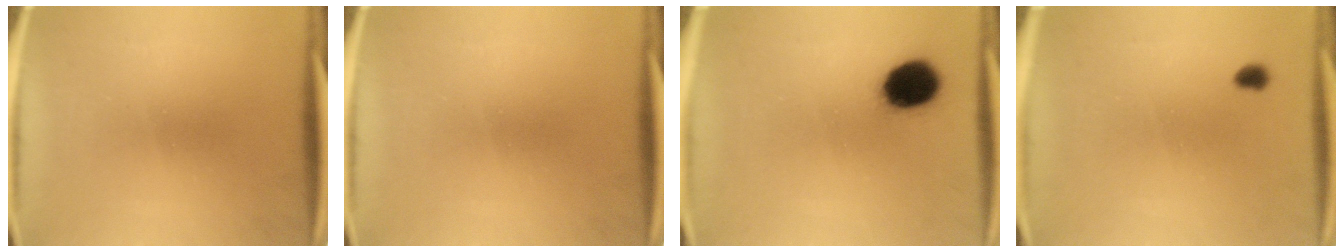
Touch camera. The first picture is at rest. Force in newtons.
{"total": 0.0}
{"total": 11.1}
{"total": 1.3}